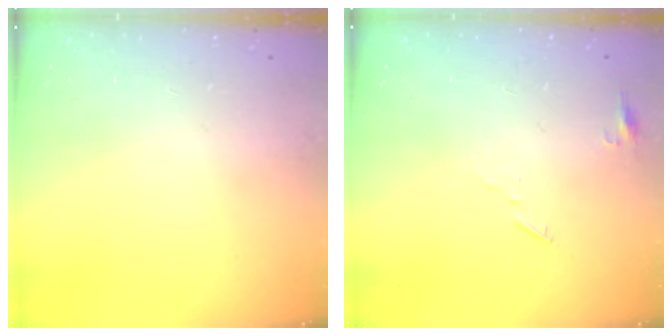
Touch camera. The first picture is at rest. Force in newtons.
{"total": 4.5, "press": 4.4, "slide": 0.5}